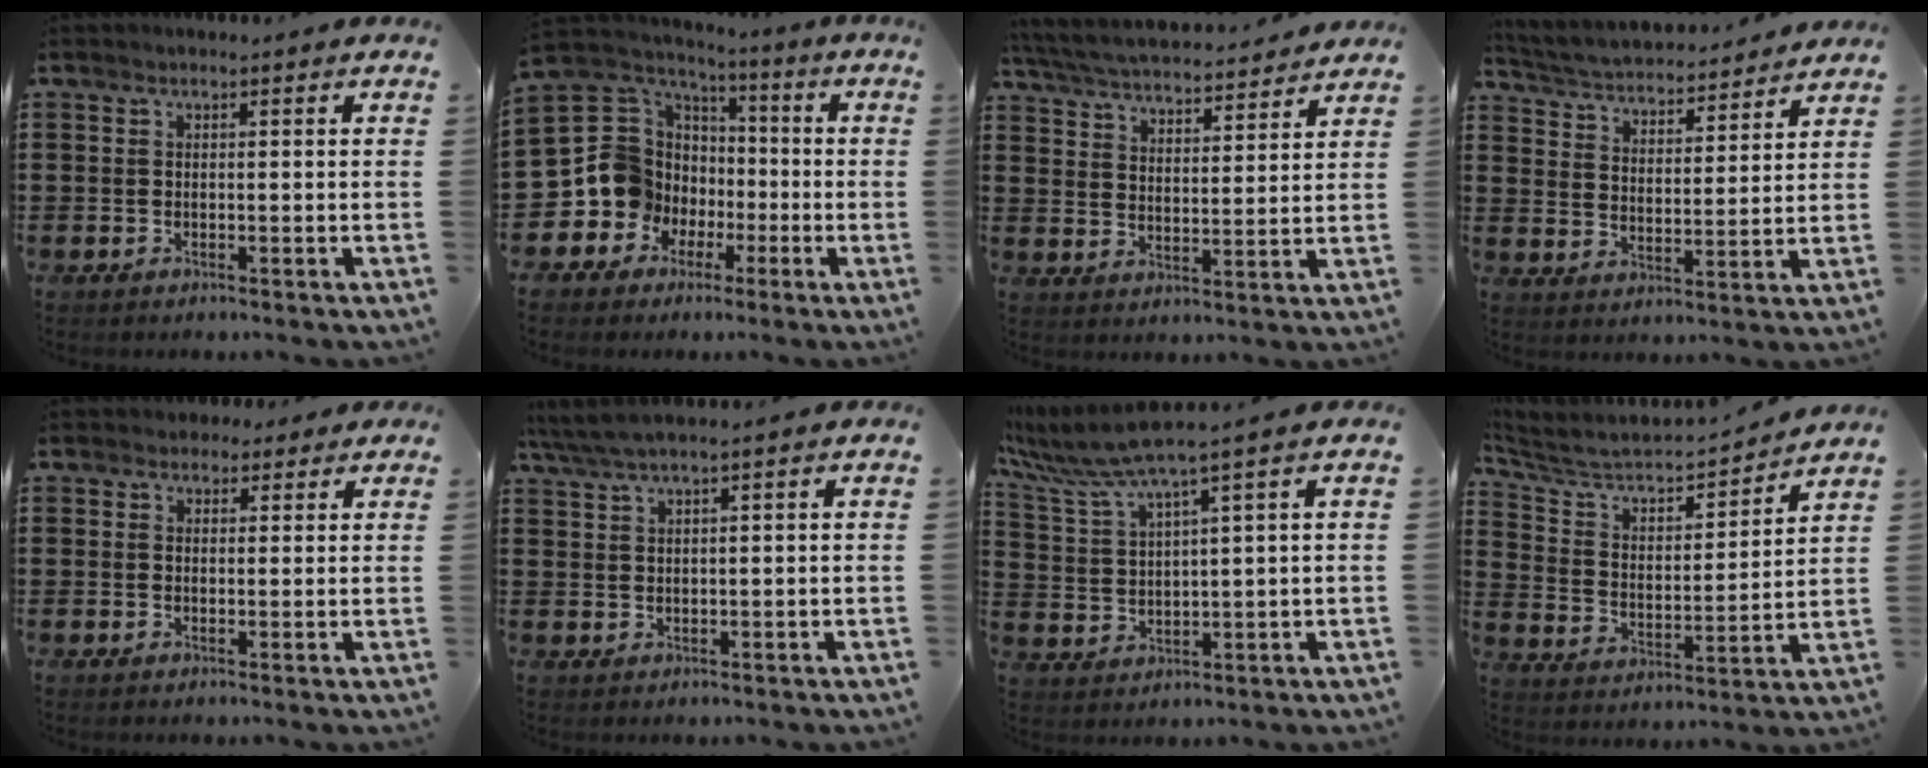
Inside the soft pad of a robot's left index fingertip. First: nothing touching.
{"total": 9.9, "force": [-2.0, 9.6, 1.5], "torque": [-0.100, -0.025, -0.034]}
{"total": 4.8, "force": [4.7, 0.0, 0.9], "torque": [-0.041, -0.034, 0.077]}
{"total": 3.6, "force": [3.5, 0.3, 0.5], "torque": [-0.032, -0.029, 0.054]}
{"total": 2.3, "force": [1.7, 1.5, 0.2], "torque": [-0.012, 0.011, 0.033]}
{"total": 2.9, "force": [2.1, -0.2, 2.0], "torque": [-0.042, 0.000, 0.038]}
{"total": 6.1, "force": [4.7, -0.4, 3.9], "torque": [-0.111, -0.031, 0.073]}
{"total": 4.9, "force": [4.5, 1.2, 1.3], "torque": [-0.055, -0.038, 0.068]}